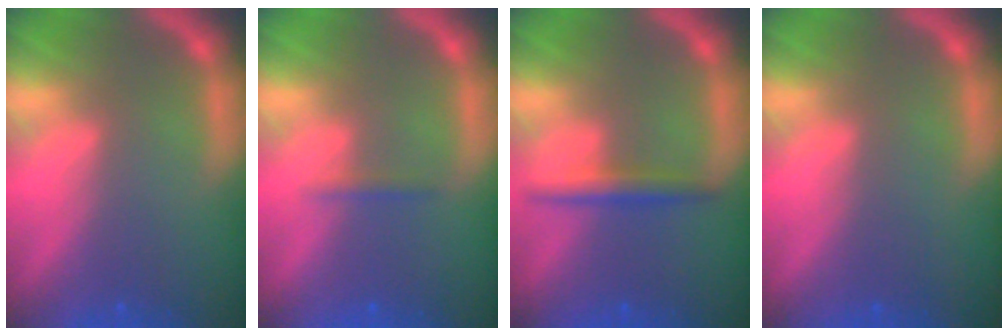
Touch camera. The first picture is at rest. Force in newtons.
{"total": 0.9}
{"total": 2.4}
{"total": 0.0}